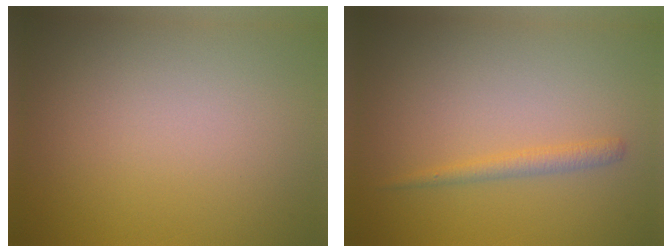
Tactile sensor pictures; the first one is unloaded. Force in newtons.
{"total": 1.5, "press": 1.5, "slide": 0.0}